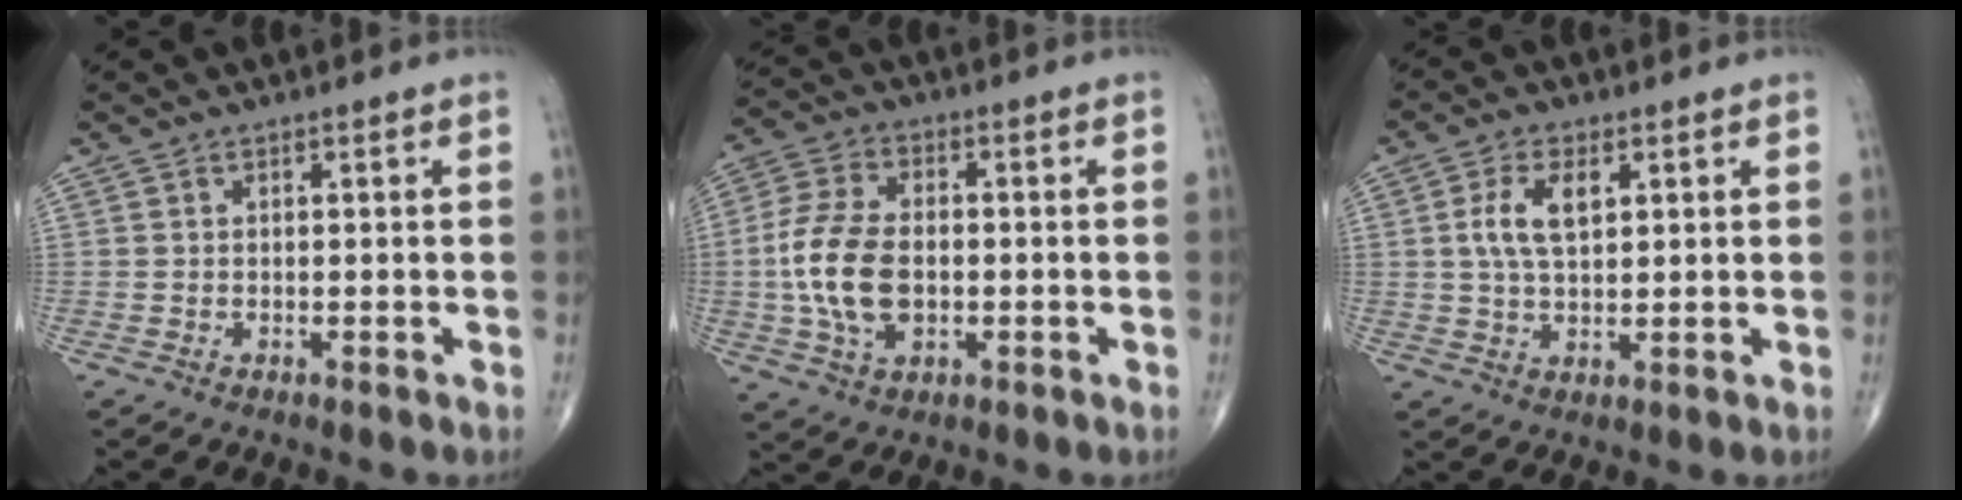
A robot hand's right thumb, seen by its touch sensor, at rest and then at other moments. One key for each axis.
{"total": 12.7, "fx": -1.1, "fy": 7.6, "fz": 10.1, "tx": -0.206, "ty": 0.011, "tz": -0.021}
{"total": 6.8, "fx": 1.8, "fy": 3.5, "fz": 5.5, "tx": -0.108, "ty": 0.000, "tz": 0.036}